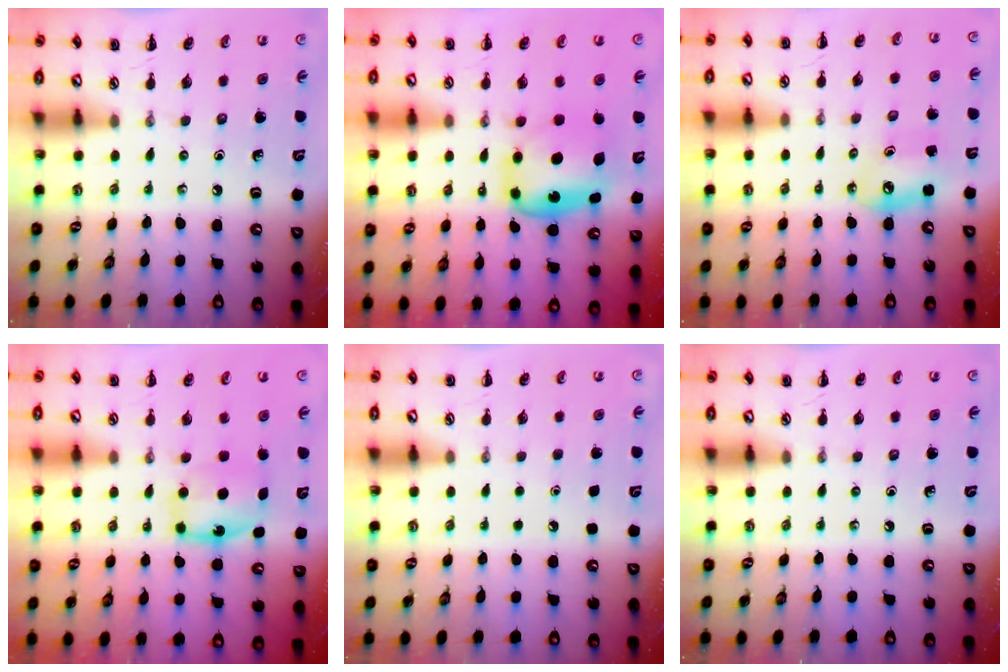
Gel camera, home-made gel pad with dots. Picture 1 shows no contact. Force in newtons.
{"total": 6.0, "press": 5.9, "slide": 1.3}
{"total": 6.7, "press": 6.5, "slide": 1.6}
{"total": 6.3, "press": 6.2, "slide": 0.8}
{"total": 1.8, "press": 1.7, "slide": 0.1}
{"total": 0.0}